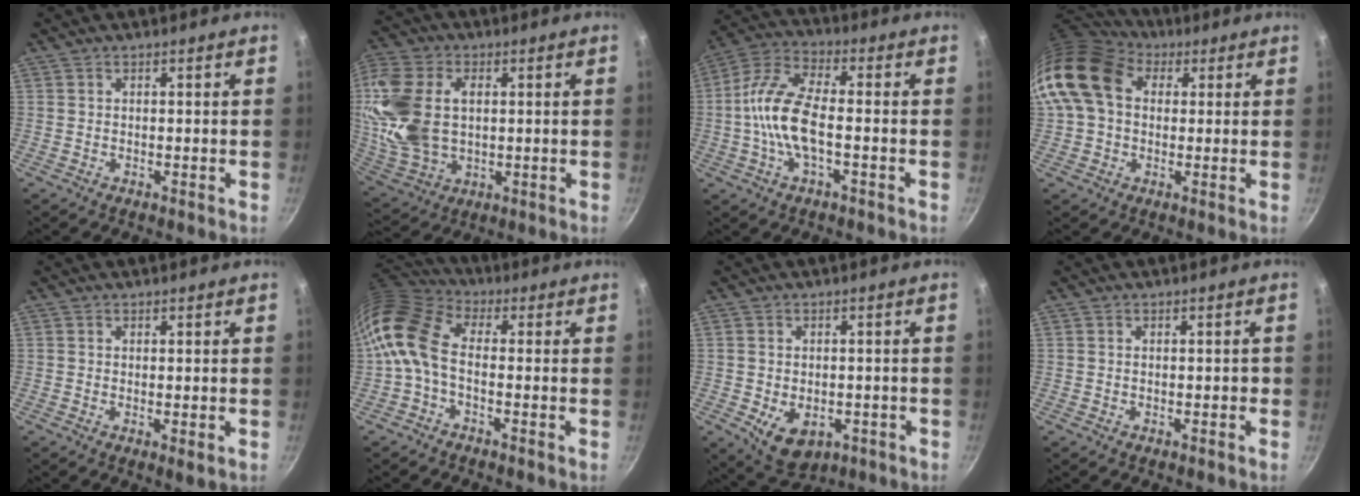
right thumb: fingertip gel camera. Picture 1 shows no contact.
{"total": 17.8, "force": [2.4, 12.0, 13.0], "torque": [-0.266, 0.001, 0.052]}
{"total": 12.2, "force": [-2.0, 5.2, 10.9], "torque": [-0.218, 0.033, -0.055]}
{"total": 14.4, "force": [3.3, 10.9, 8.8], "torque": [-0.151, 0.022, 0.043]}
{"total": 1.3, "force": [0.2, 0.4, 1.2], "torque": [-0.021, -0.010, -0.001]}
{"total": 11.2, "force": [-1.5, 7.0, 8.6], "torque": [-0.167, 0.031, -0.051]}
{"total": 7.8, "force": [-2.1, 5.5, 5.1], "torque": [-0.060, -0.004, -0.016]}
{"total": 1.1, "force": [-0.1, 0.8, 0.8], "torque": [-0.001, 0.005, -0.003]}